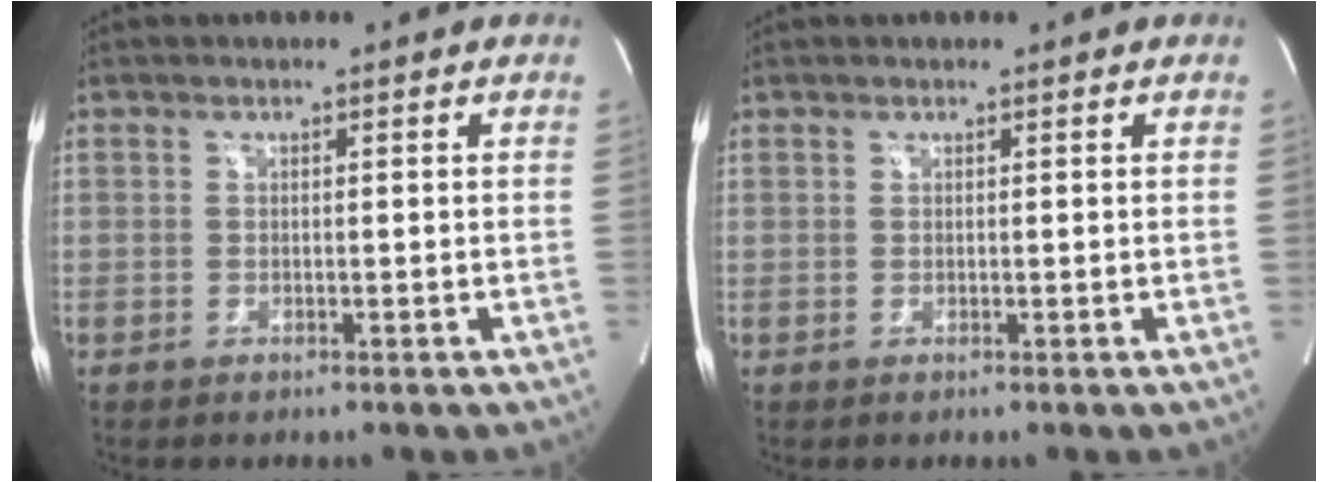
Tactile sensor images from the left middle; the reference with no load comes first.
{"total": 0.0}